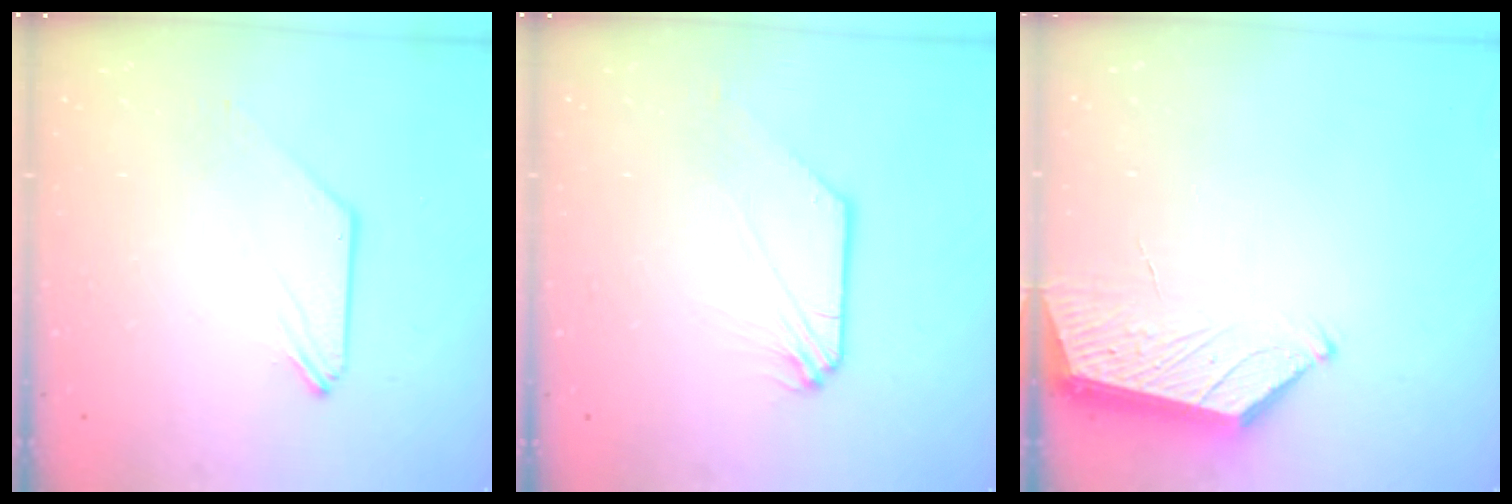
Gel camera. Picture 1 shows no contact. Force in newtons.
{"total": 0.0}
{"total": 4.1, "press": 4.1, "slide": 0.5}